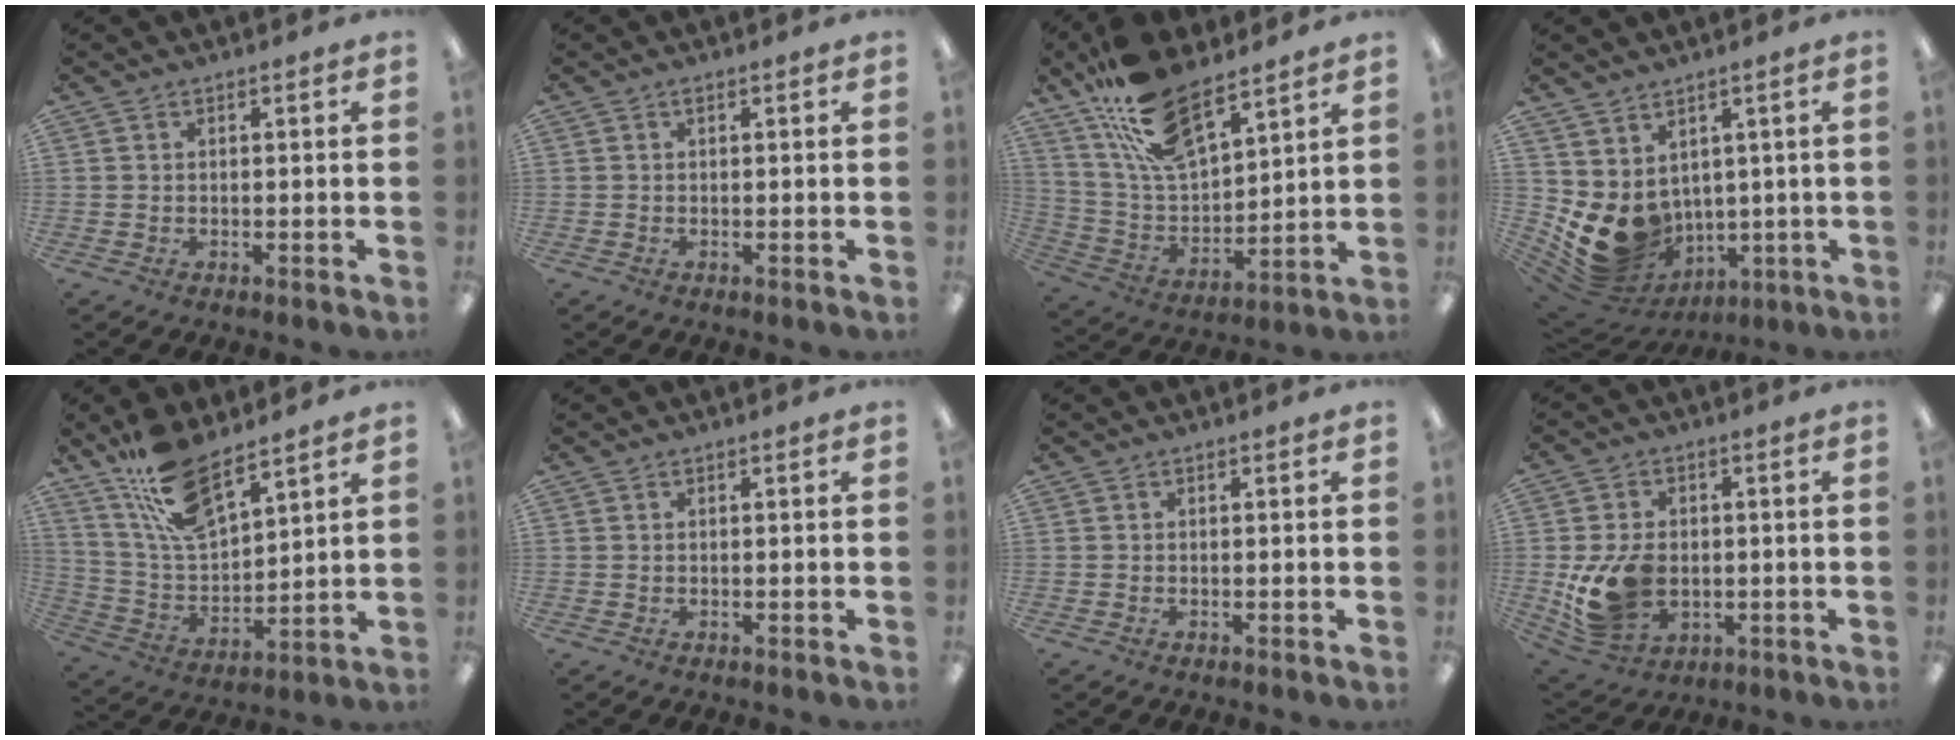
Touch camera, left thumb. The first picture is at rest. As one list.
[{"total": 0.5, "force": [0.3, 0.1, 0.4], "torque": [-0.009, 0.003, 0.005]}, {"total": 18.3, "force": [13.1, 7.6, 10.4], "torque": [-0.217, -0.064, 0.236]}, {"total": 9.9, "force": [1.0, 8.5, 5.0], "torque": [-0.116, -0.039, 0.030]}, {"total": 15.0, "force": [10.9, 5.6, 8.6], "torque": [-0.171, -0.052, 0.198]}, {"total": 0.0}, {"total": 0.0}, {"total": 12.8, "force": [-1.8, 9.3, 8.7], "torque": [-0.178, 0.003, -0.028]}]